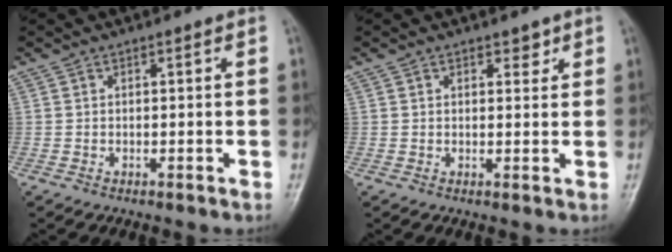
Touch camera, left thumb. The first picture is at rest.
{"total": 1.8, "force": [1.2, 1.1, 0.8], "torque": [0.007, -0.005, 0.013]}